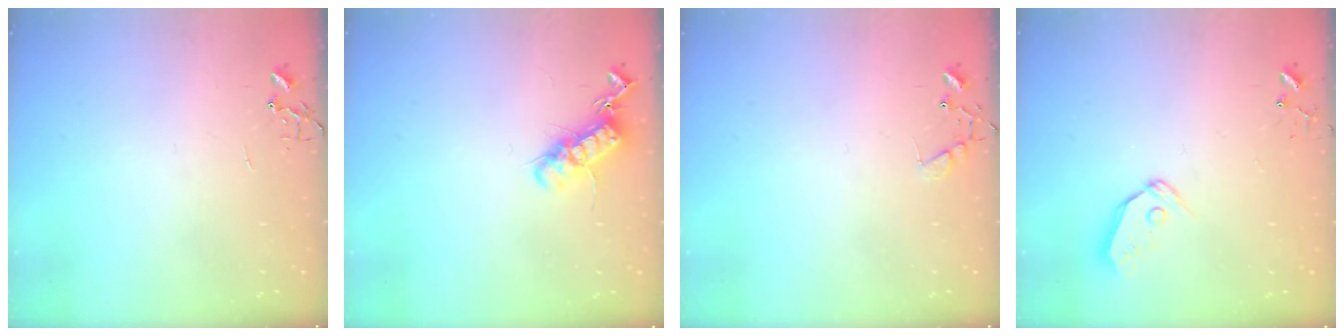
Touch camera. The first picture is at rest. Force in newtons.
{"total": 13.3, "press": 13.3, "slide": 0.3}
{"total": 6.8, "press": 6.8, "slide": 0.5}
{"total": 7.3, "press": 7.2, "slide": 0.8}